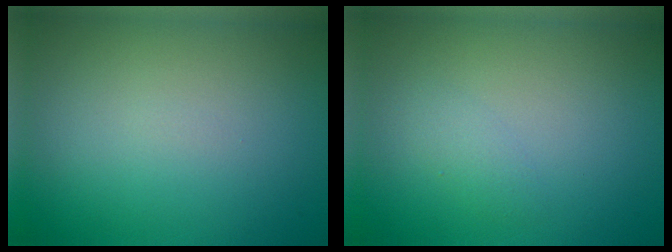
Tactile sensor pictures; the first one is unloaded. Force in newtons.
{"total": 1.1, "press": 1.1, "slide": 0.0}